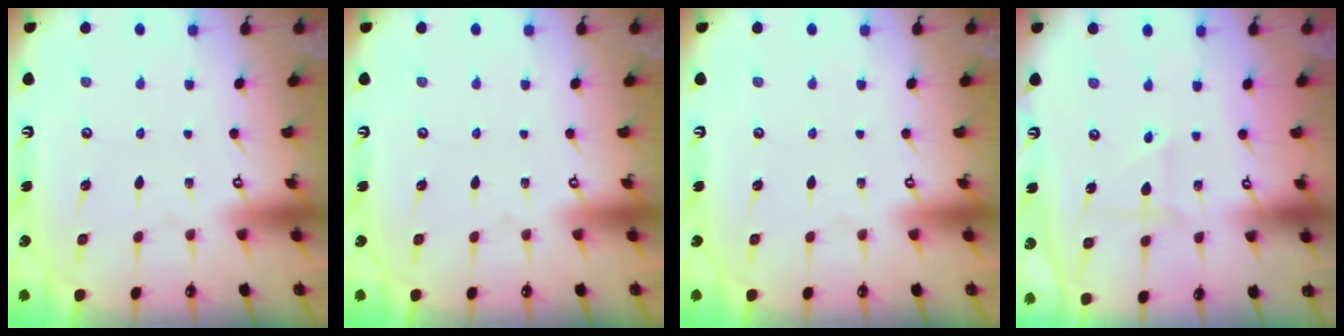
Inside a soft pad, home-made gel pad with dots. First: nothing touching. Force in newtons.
{"total": 0.0}
{"total": 0.0}
{"total": 3.9, "press": 3.9, "slide": 0.5}